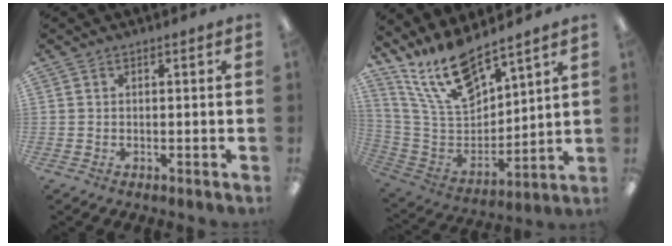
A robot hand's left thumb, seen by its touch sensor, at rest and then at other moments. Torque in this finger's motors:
{"motor_torque": [0.17, 0.14, 0.97, -1.80, 0.35]}